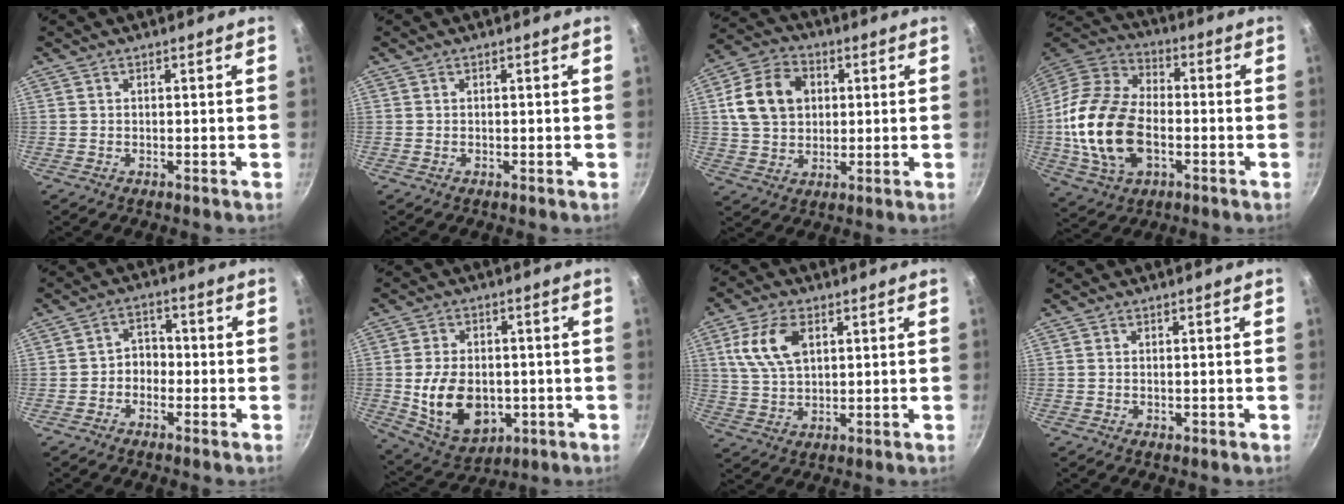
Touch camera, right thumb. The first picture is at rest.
{"total": 0.0}
{"total": 12.9, "force": [2.8, 9.9, 7.8], "torque": [-0.124, 0.010, 0.041]}
{"total": 20.6, "force": [-3.3, 13.1, 15.6], "torque": [-0.290, 0.026, -0.067]}
{"total": 4.0, "force": [-1.4, 3.2, 2.0], "torque": [-0.003, 0.023, -0.030]}
{"total": 14.4, "force": [-1.9, 10.0, 10.1], "torque": [-0.152, -0.005, -0.012]}
{"total": 10.0, "force": [3.3, 5.9, 7.4], "torque": [-0.135, -0.004, 0.065]}
{"total": 0.5, "force": [0.0, 0.3, 0.4], "torque": [-0.003, -0.002, -0.001]}